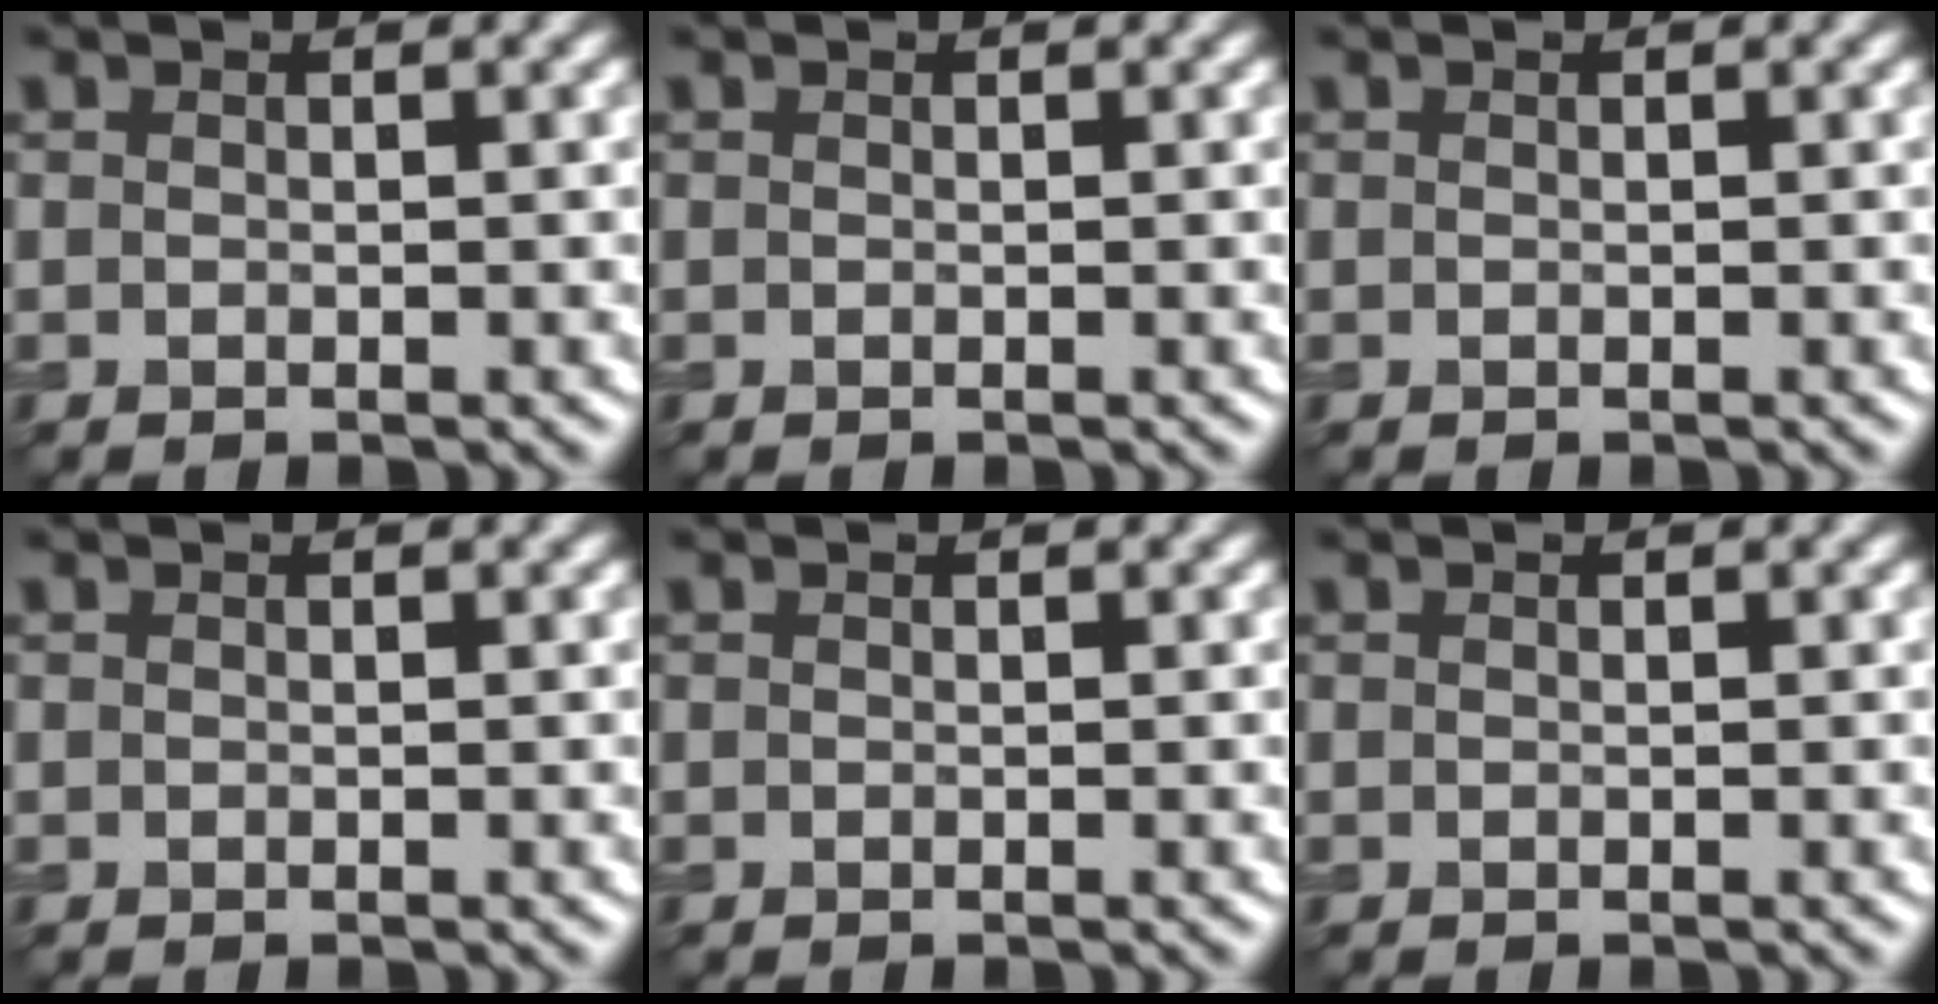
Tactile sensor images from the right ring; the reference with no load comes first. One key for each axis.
{"total": 0.0}
{"total": 0.0}
{"total": 0.0}
{"total": 0.0}
{"total": 0.0}